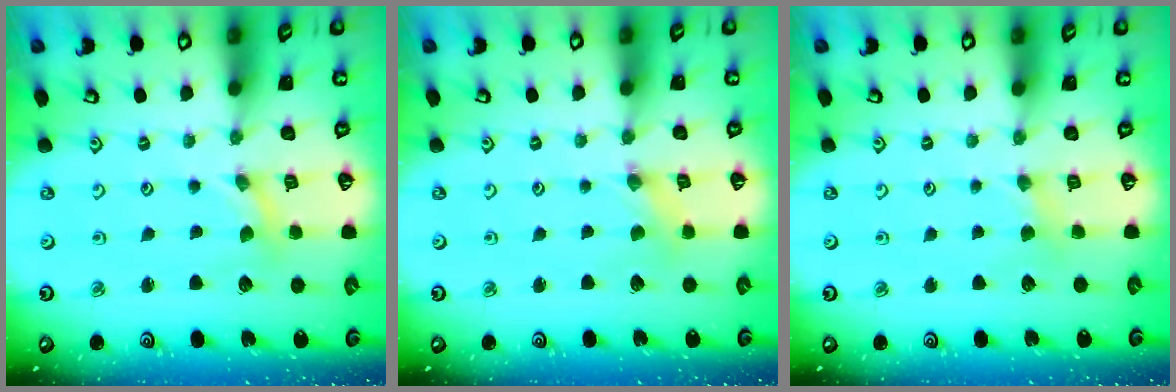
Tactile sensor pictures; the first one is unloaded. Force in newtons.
{"total": 0.5, "press": 0.5, "slide": 0.1}
{"total": 1.9, "press": 1.9, "slide": 0.4}